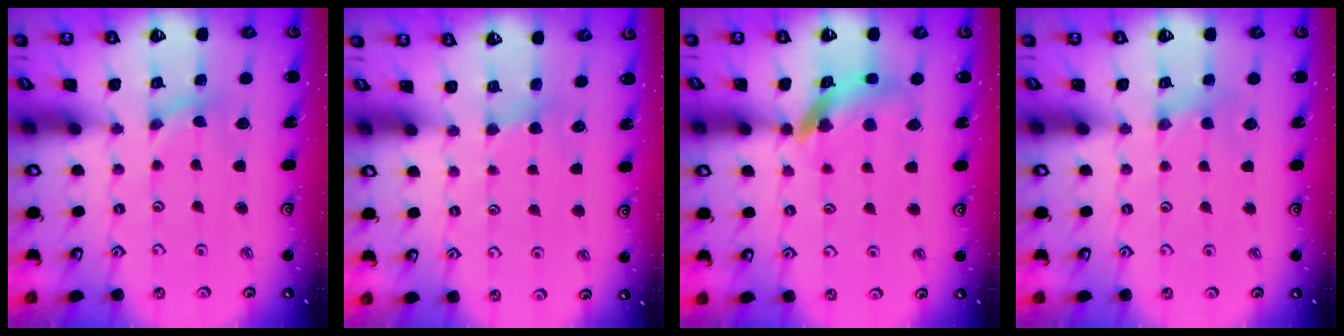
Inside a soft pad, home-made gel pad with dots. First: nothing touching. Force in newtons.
{"total": 2.9, "press": 2.9, "slide": 0.4}
{"total": 12.9, "press": 12.8, "slide": 1.7}
{"total": 0.8, "press": 0.8, "slide": 0.2}